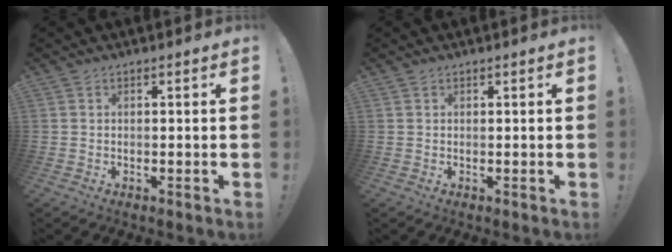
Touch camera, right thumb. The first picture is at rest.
{"total": 0.0}